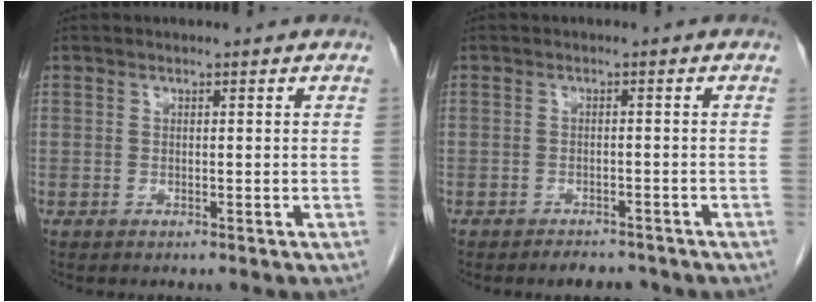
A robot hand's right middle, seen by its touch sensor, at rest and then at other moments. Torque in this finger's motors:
{"motor_torque": [0.07, -0.06, 0.00, 0.00]}